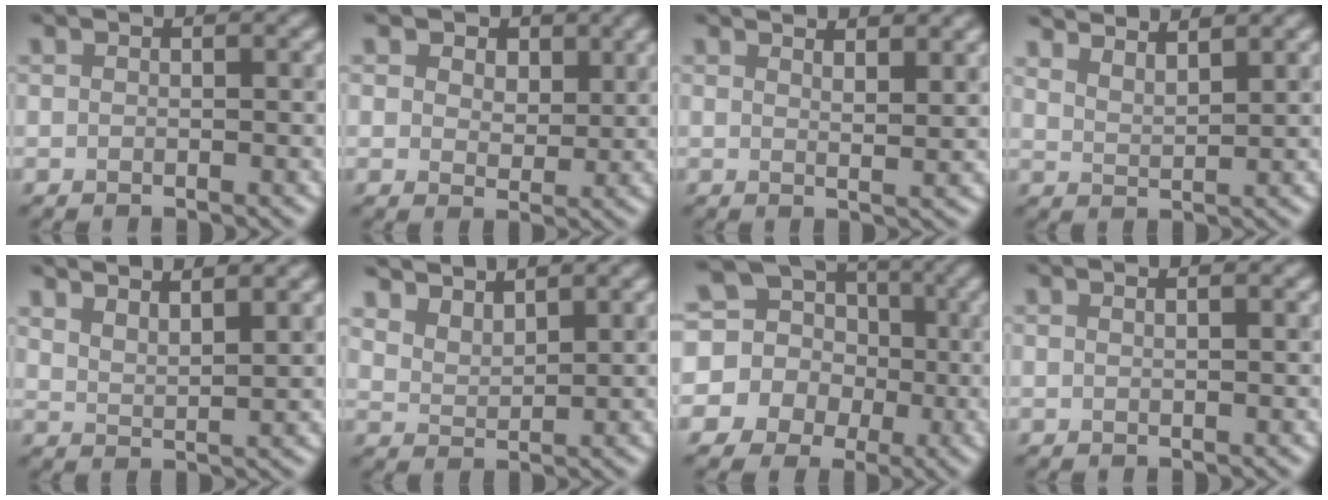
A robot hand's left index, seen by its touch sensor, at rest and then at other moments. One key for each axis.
{"total": 4.9, "fx": 2.6, "fy": 3.3, "fz": 2.5, "tx": -0.060, "ty": -0.005, "tz": 0.032}
{"total": 3.2, "fx": 2.5, "fy": 0.7, "fz": 1.8, "tx": -0.016, "ty": 0.006, "tz": 0.029}
{"total": 5.1, "fx": 4.6, "fy": 1.1, "fz": 1.9, "tx": -0.018, "ty": 0.013, "tz": 0.054}
{"total": 4.3, "fx": 3.7, "fy": 0.9, "fz": 2.0, "tx": -0.017, "ty": 0.011, "tz": 0.048}
{"total": 3.9, "fx": 3.5, "fy": 1.2, "fz": 1.2, "tx": -0.032, "ty": -0.006, "tz": 0.070}
{"total": 15.4, "fx": 1.4, "fy": 14.0, "fz": 6.2, "tx": -0.160, "ty": 0.021, "tz": -0.016}
{"total": 1.1, "fx": 0.6, "fy": 0.4, "fz": 0.8, "tx": -0.005, "ty": 0.001, "tz": 0.001}